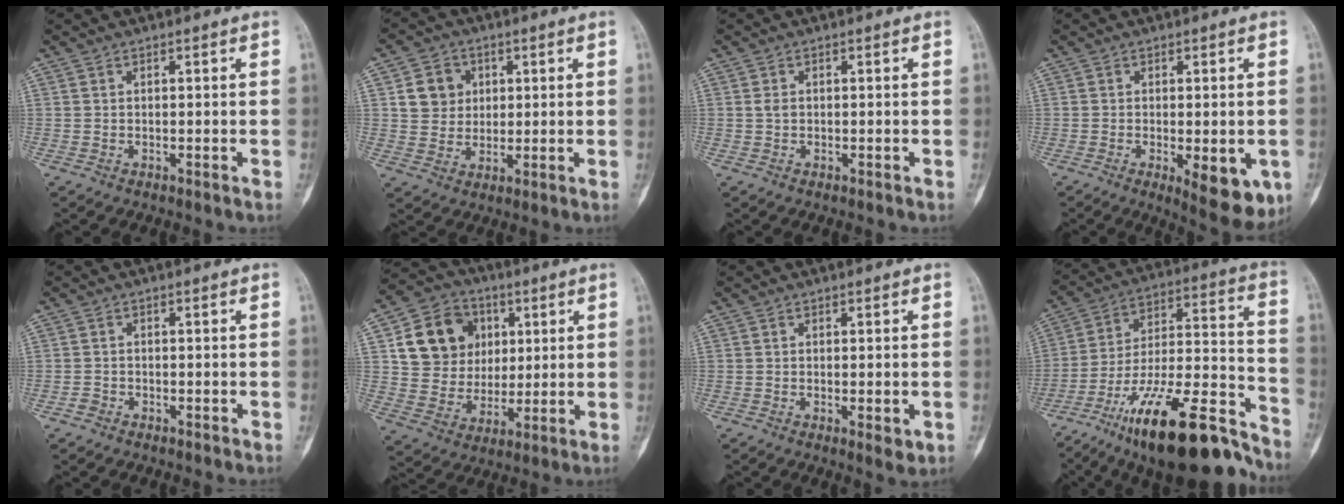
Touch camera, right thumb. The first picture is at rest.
{"total": 7.2, "force": [2.0, 6.4, 2.6], "torque": [-0.011, -0.004, 0.035]}
{"total": 0.9, "force": [-0.1, 0.7, 0.6], "torque": [-0.009, 0.002, -0.004]}
{"total": 9.6, "force": [-3.1, 3.5, 8.4], "torque": [-0.092, -0.015, -0.036]}
{"total": 1.1, "force": [-0.8, 0.7, 0.1], "torque": [-0.003, 0.003, -0.021]}
{"total": 15.2, "force": [4.5, 13.0, 6.3], "torque": [-0.074, -0.001, 0.085]}
{"total": 2.8, "force": [-0.7, 0.9, 2.5], "torque": [-0.032, -0.007, -0.008]}
{"total": 26.5, "force": [-19.1, 7.1, 17.0], "torque": [-0.234, 0.096, -0.318]}